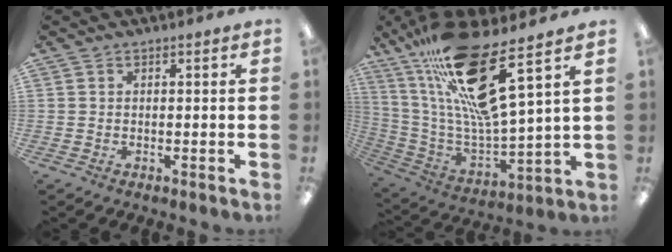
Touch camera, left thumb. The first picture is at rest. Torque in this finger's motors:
{"motor_torque": [0.45, 0.59, 1.80, -0.97, 0.37]}